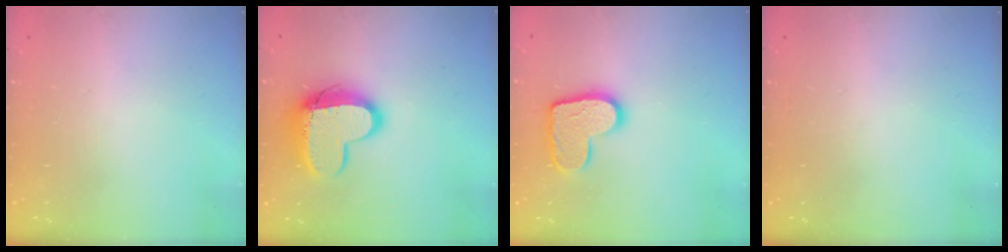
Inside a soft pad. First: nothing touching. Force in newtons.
{"total": 12.7, "press": 12.7, "slide": 0.9}
{"total": 12.8, "press": 12.8, "slide": 0.8}
{"total": 0.0}